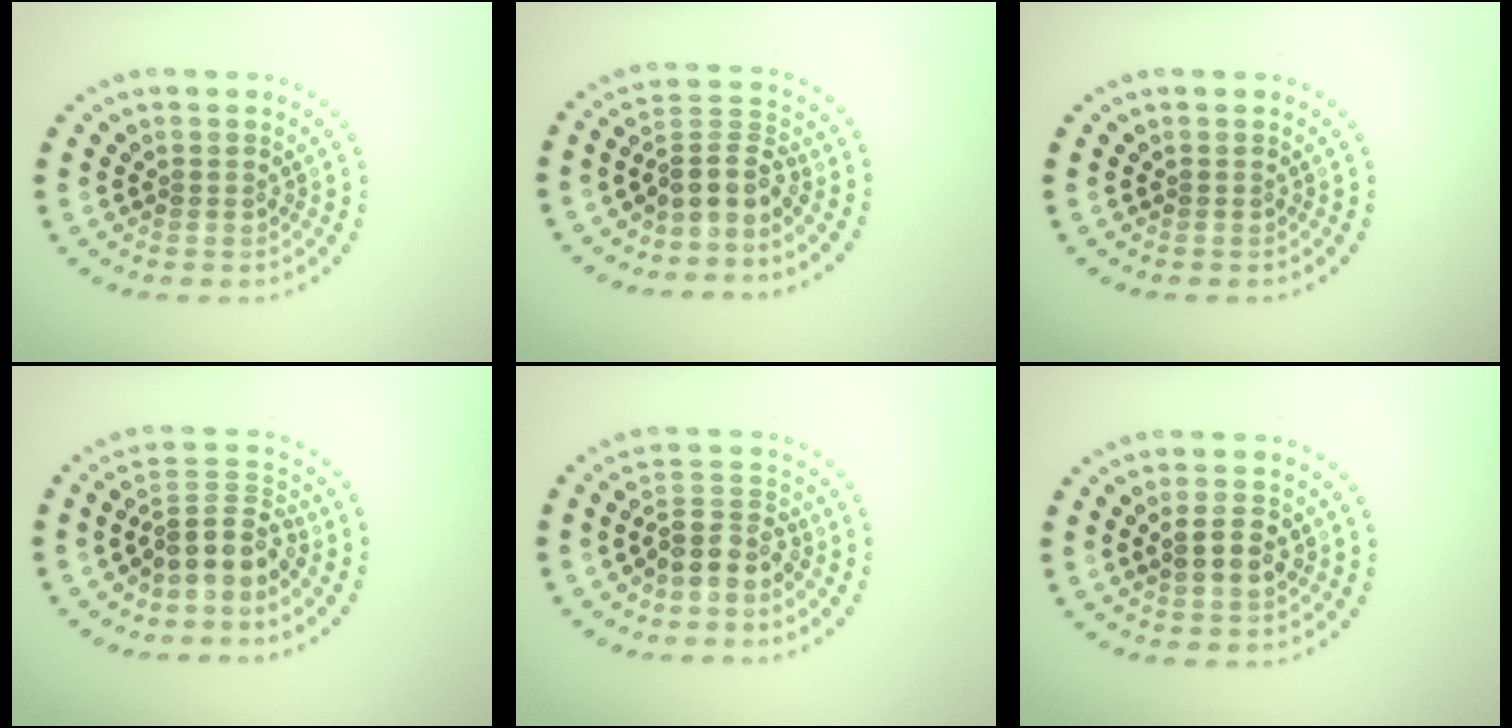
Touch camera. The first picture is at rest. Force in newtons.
{"total": 3.5, "press": 2.6, "slide": 2.3}
{"total": 0.0}
{"total": 3.9, "press": 3.0, "slide": 2.5}
{"total": 3.1, "press": 2.5, "slide": 1.9}
{"total": 2.8, "press": 2.8, "slide": 0.3}